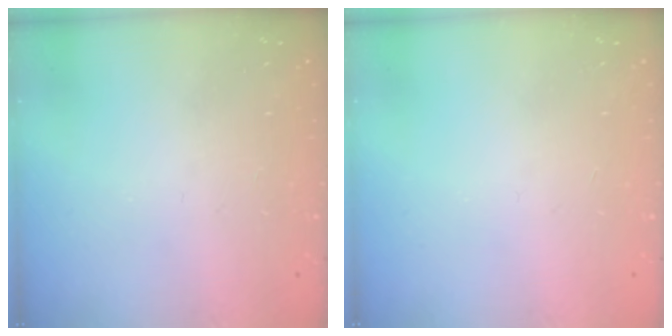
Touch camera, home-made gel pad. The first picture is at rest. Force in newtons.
{"total": 0.0}